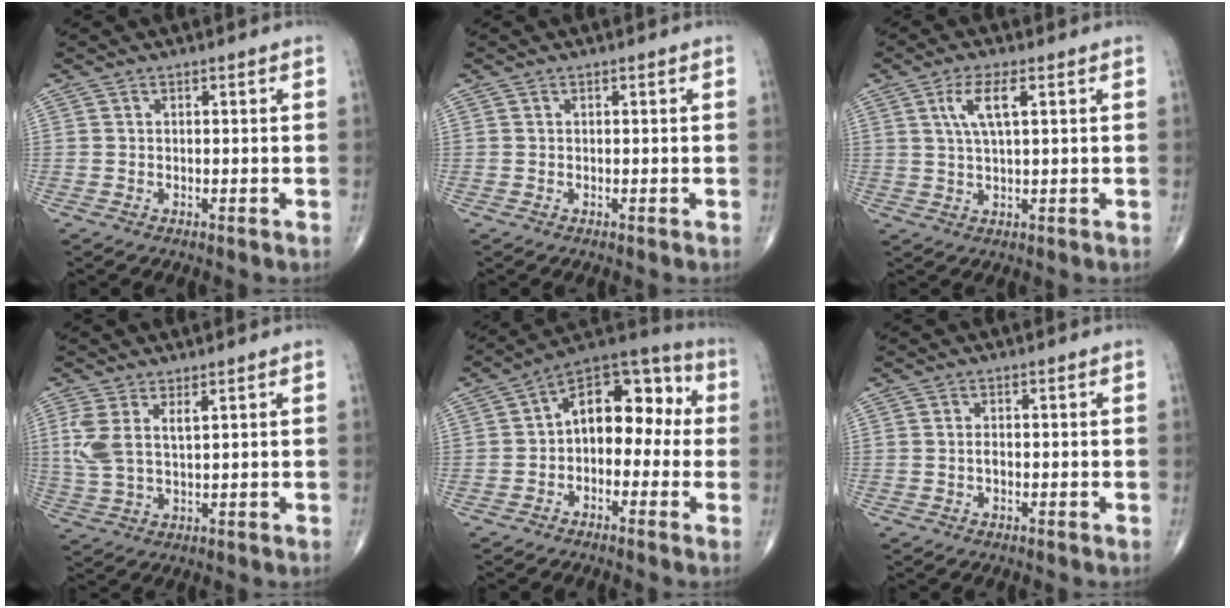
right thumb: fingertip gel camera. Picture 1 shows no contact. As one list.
[{"total": 0.0}, {"total": 5.8, "force": [2.0, 1.6, 5.3], "torque": [-0.109, 0.000, 0.042]}, {"total": 6.2, "force": [2.3, 2.5, 5.2], "torque": [-0.127, -0.005, 0.056]}, {"total": 13.4, "force": [-0.1, 8.4, 10.4], "torque": [-0.110, 0.053, -0.023]}, {"total": 1.1, "force": [-0.2, 0.6, 0.9], "torque": [-0.016, 0.001, -0.003]}]